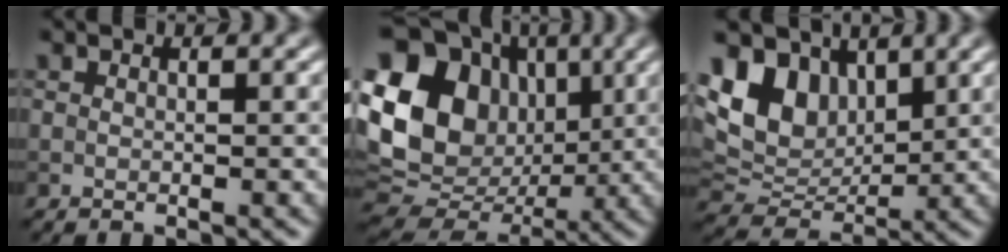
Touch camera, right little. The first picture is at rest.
{"total": 18.3, "force": [3.0, 15.1, 9.8], "torque": [-0.222, 0.023, 0.056]}
{"total": 8.4, "force": [3.1, 5.8, 5.3], "torque": [-0.115, -0.003, 0.055]}